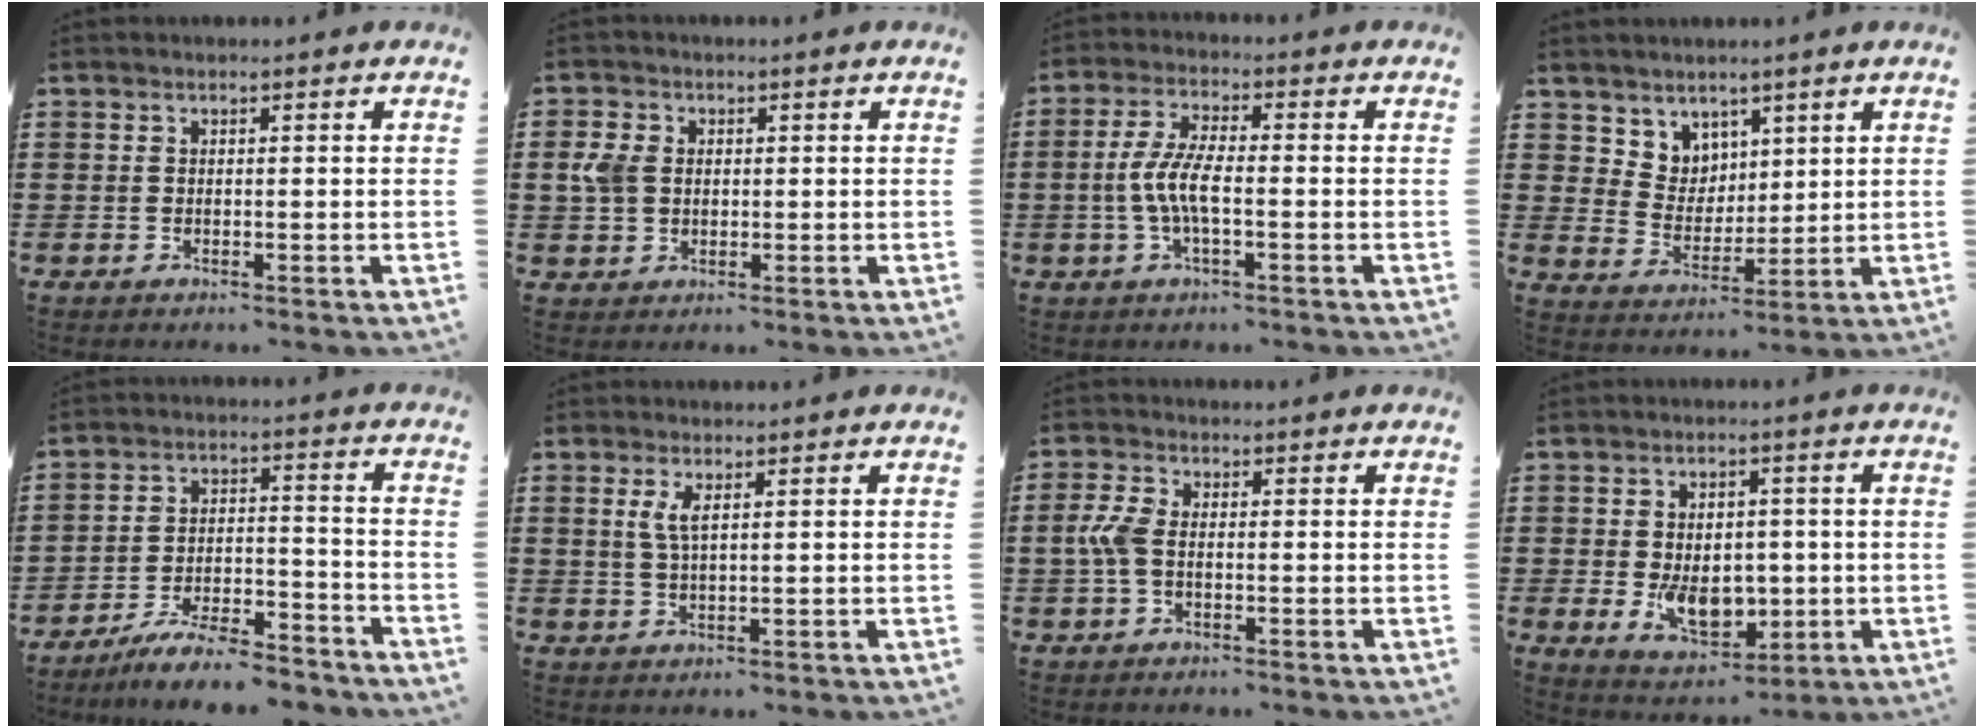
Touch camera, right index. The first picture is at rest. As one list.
[{"total": 4.2, "force": [0.5, 3.3, 2.6], "torque": [-0.082, 0.005, -0.001]}, {"total": 5.8, "force": [-1.4, 1.6, 5.4], "torque": [-0.130, -0.008, -0.036]}, {"total": 5.6, "force": [3.8, 4.1, -0.2], "torque": [-0.028, -0.005, 0.074]}, {"total": 7.9, "force": [-7.2, 1.0, 3.1], "torque": [-0.061, 0.013, -0.138]}, {"total": 2.9, "force": [1.0, 0.8, 2.6], "torque": [-0.055, 0.004, 0.016]}, {"total": 4.2, "force": [-0.6, 2.2, 3.5], "torque": [-0.094, -0.005, -0.019]}, {"total": 8.0, "force": [-1.1, 5.5, 5.7], "torque": [-0.093, 0.004, -0.020]}]